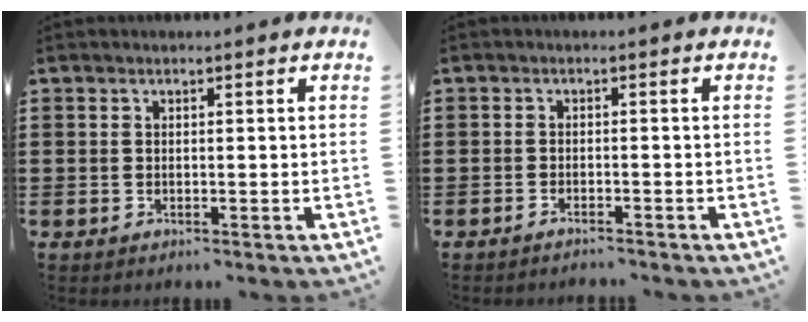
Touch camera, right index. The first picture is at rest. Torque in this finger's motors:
{"motor_torque": [0.44, 0.68, 0.07, -0.01]}